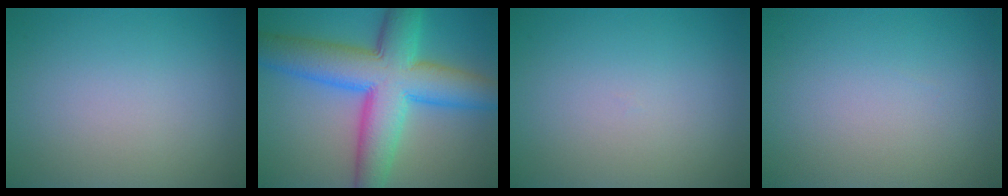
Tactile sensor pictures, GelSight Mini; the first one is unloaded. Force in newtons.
{"total": 11.6, "press": 11.6, "slide": 0.1}
{"total": 0.0}
{"total": 0.0}